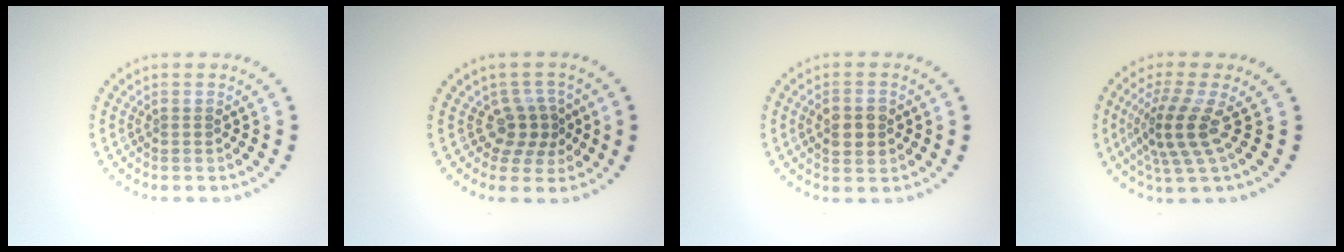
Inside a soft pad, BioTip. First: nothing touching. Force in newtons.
{"total": 2.9, "press": 2.1, "slide": 1.9}
{"total": 3.0, "press": 3.0, "slide": 0.2}
{"total": 4.1, "press": 2.9, "slide": 2.8}